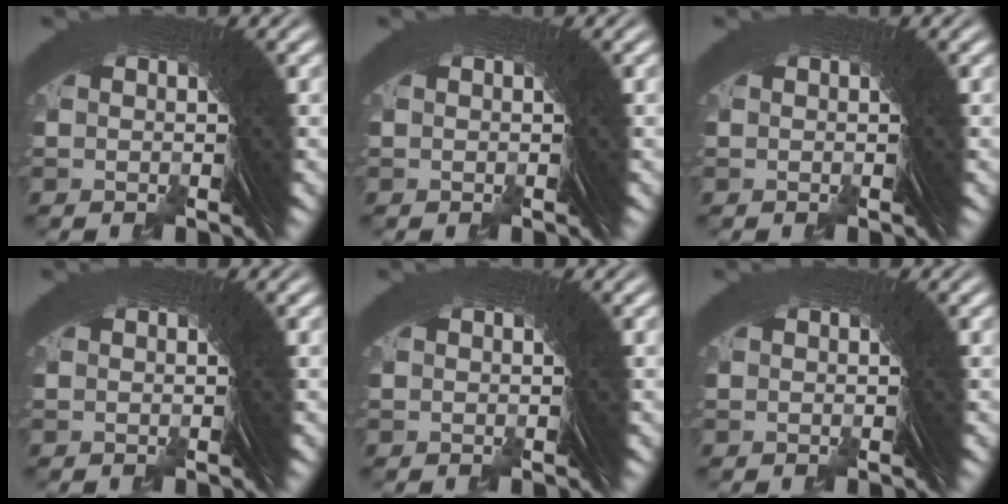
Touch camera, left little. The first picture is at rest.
{"total": 0.0}
{"total": 0.0}
{"total": 0.0}
{"total": 0.0}
{"total": 0.0}